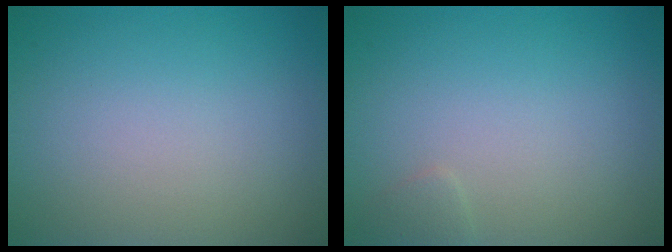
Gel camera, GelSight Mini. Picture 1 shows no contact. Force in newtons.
{"total": 0.7, "press": 0.7, "slide": 0.0}